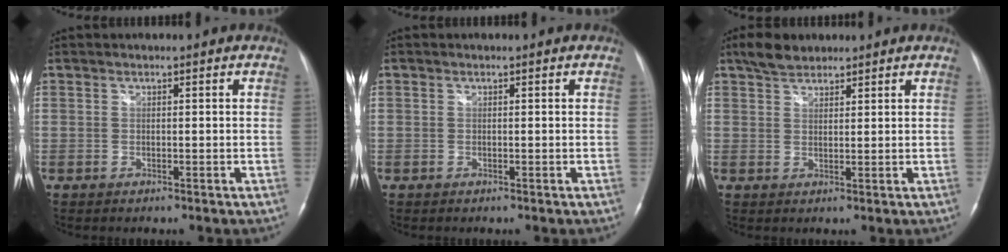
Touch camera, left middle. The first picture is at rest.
{"total": 0.0}
{"total": 3.8, "force": [3.2, 1.7, 1.3], "torque": [-0.032, 0.011, 0.059]}